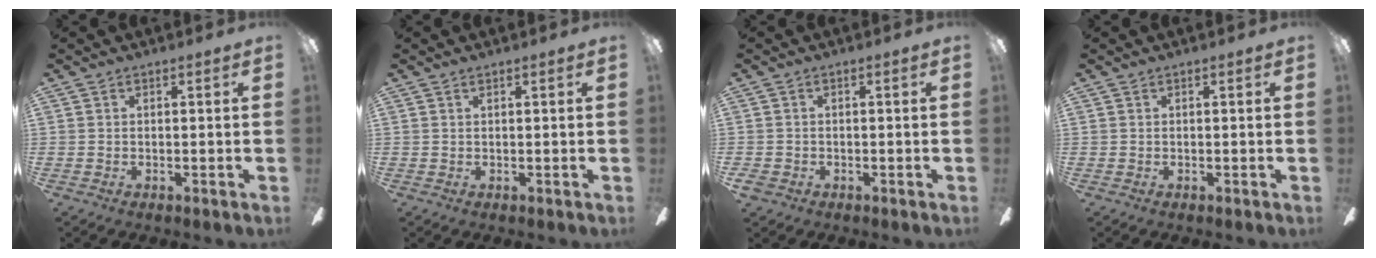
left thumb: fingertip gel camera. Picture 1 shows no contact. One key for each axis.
{"total": 0.5, "fx": 0.2, "fy": 0.2, "fz": 0.4, "tx": -0.009, "ty": 0.002, "tz": 0.004}
{"total": 1.7, "fx": -0.9, "fy": 1.3, "fz": 0.6, "tx": -0.017, "ty": 0.002, "tz": -0.020}
{"total": 0.0}